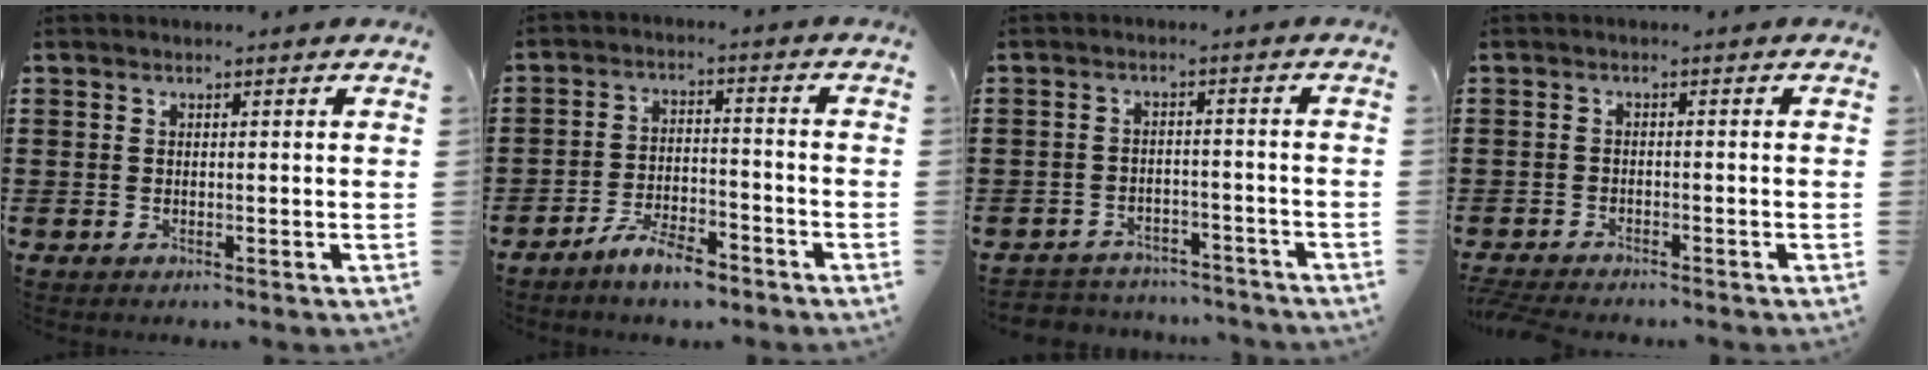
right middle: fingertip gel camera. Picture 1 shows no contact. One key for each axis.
{"total": 6.2, "fx": -5.4, "fy": 1.4, "fz": 2.8, "tx": -0.057, "ty": 0.005, "tz": -0.103}
{"total": 3.4, "fx": -3.4, "fy": 0.5, "fz": -0.2, "tx": -0.004, "ty": 0.001, "tz": -0.074}
{"total": 1.8, "fx": -1.8, "fy": 0.1, "fz": 0.1, "tx": -0.014, "ty": -0.003, "tz": -0.040}